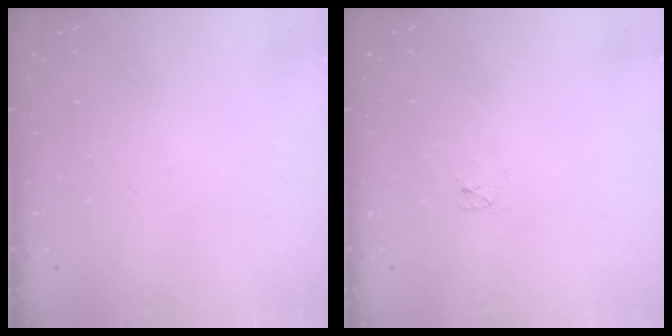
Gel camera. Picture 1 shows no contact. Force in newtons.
{"total": 2.4, "press": 2.4, "slide": 0.3}